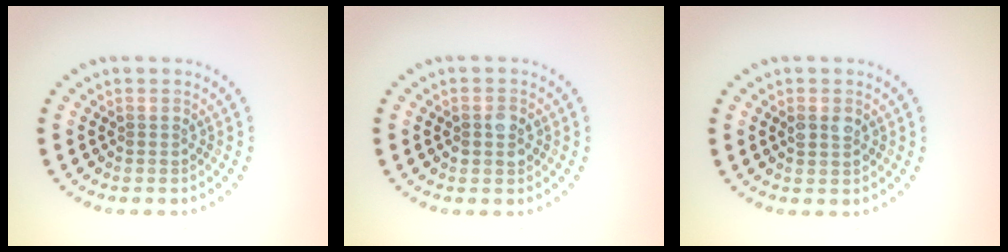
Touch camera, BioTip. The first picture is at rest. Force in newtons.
{"total": 2.1, "press": 2.1, "slide": 0.1}
{"total": 1.7, "press": 1.7, "slide": 0.1}